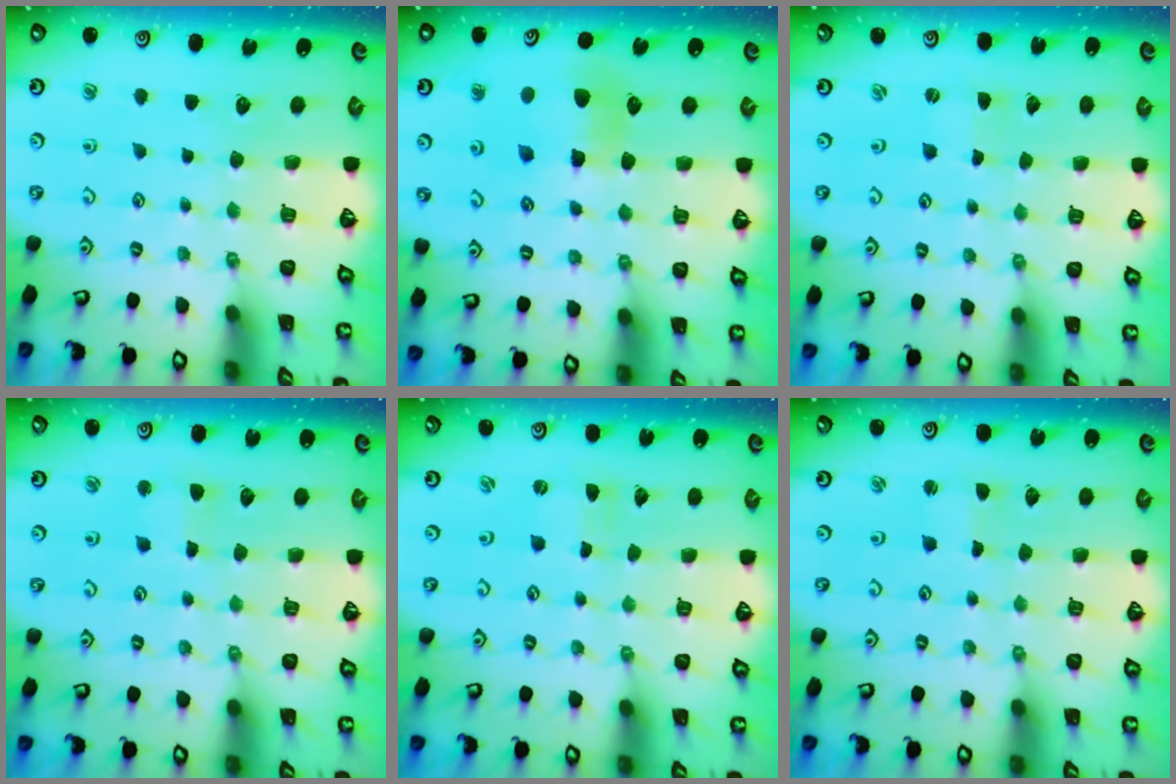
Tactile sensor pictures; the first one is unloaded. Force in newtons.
{"total": 8.0, "press": 8.0, "slide": 0.9}
{"total": 0.7, "press": 0.7, "slide": 0.1}
{"total": 3.4, "press": 3.4, "slide": 0.3}
{"total": 0.0}
{"total": 1.1, "press": 1.1, "slide": 0.2}